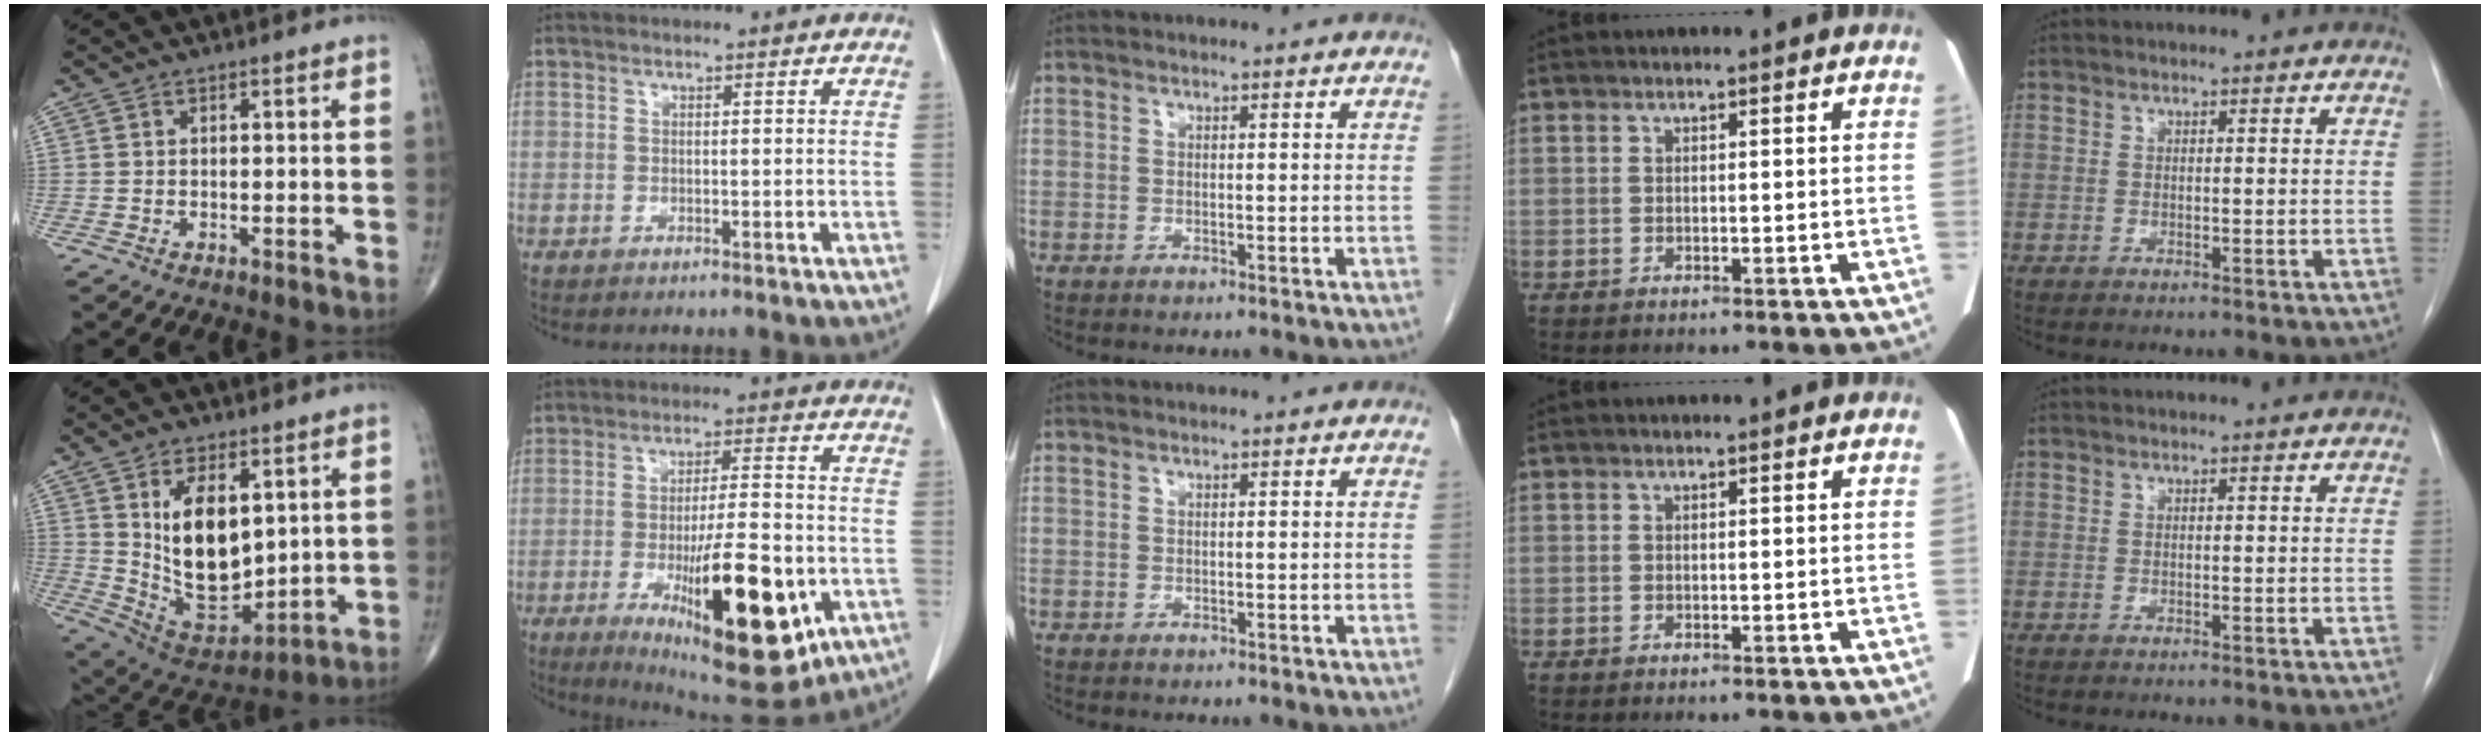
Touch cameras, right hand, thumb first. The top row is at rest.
{"thumb": {"total": 16.6, "force": [3.7, 9.2, 13.3], "torque": [-0.192, -0.028, 0.092]}, "index": {"total": 18.5, "force": [-6.4, 4.3, 16.8], "torque": [-0.247, -0.022, -0.083]}}